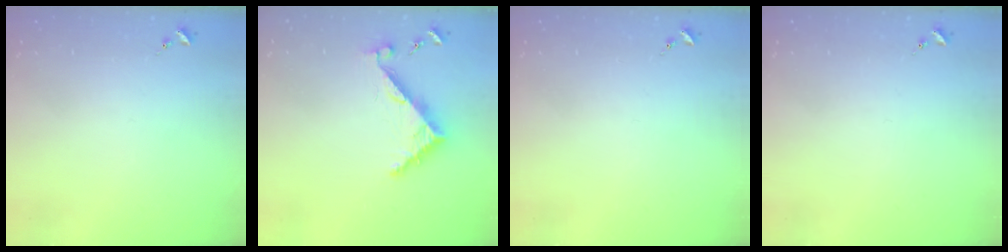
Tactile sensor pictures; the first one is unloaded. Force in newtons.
{"total": 7.0, "press": 7.0, "slide": 0.6}
{"total": 0.0}
{"total": 0.0}